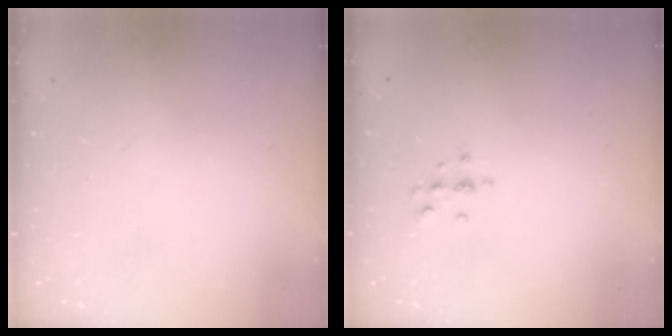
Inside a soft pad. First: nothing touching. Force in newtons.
{"total": 4.3, "press": 4.2, "slide": 1.0}